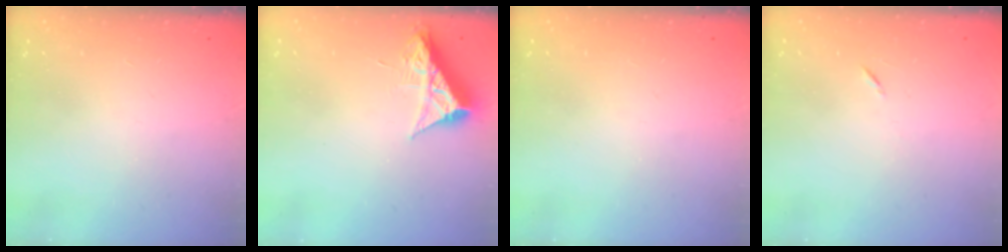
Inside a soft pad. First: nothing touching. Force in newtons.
{"total": 8.9, "press": 8.9, "slide": 0.4}
{"total": 0.0}
{"total": 4.9, "press": 4.5, "slide": 1.9}